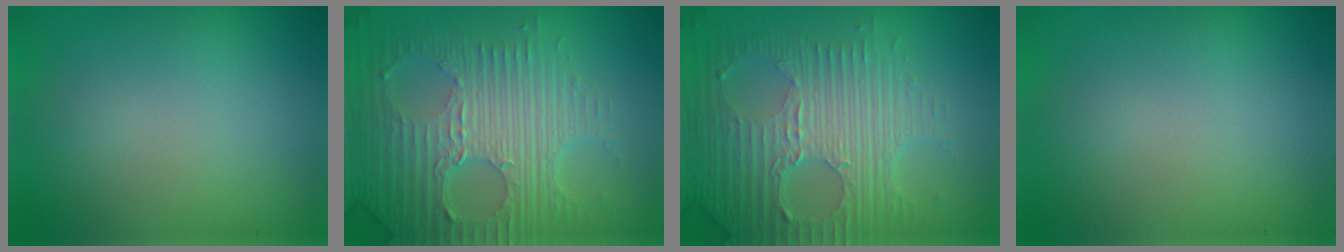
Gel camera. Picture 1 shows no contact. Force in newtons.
{"total": 7.8, "press": 5.5, "slide": 5.6}
{"total": 7.6, "press": 5.2, "slide": 5.6}
{"total": 0.0}